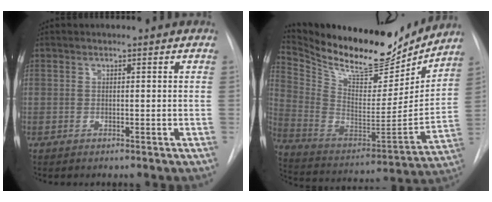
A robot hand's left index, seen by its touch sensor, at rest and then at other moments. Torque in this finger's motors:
{"motor_torque": [0.19, -0.39, 0.26, 0.06]}